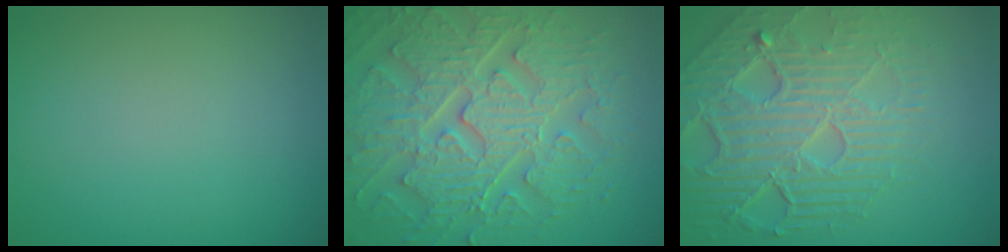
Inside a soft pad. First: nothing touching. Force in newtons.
{"total": 8.5, "press": 6.5, "slide": 5.4}
{"total": 8.2, "press": 5.6, "slide": 6.0}